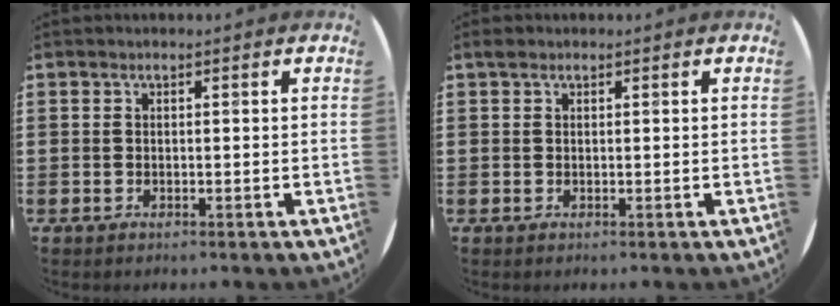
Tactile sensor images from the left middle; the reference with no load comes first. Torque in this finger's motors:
{"motor_torque": [0.24, -0.11, -0.01, 0.00]}